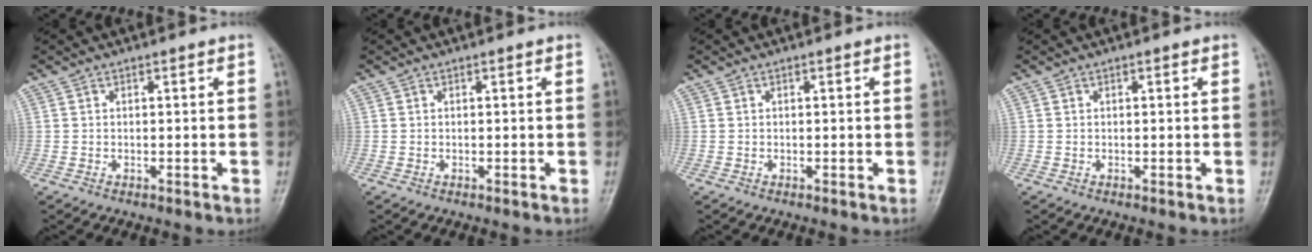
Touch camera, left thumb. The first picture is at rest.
{"total": 0.0}
{"total": 0.0}
{"total": 0.0}